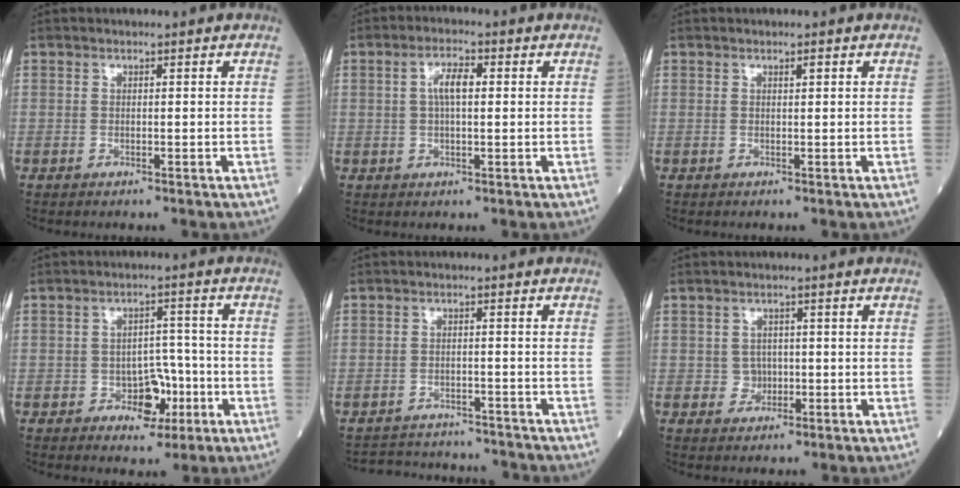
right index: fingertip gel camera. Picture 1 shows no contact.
{"total": 4.1, "force": [0.8, 1.2, 3.8], "torque": [-0.077, 0.010, 0.014]}
{"total": 0.7, "force": [0.4, 0.1, 0.6], "torque": [-0.010, 0.000, 0.005]}
{"total": 5.5, "force": [-2.3, 3.3, 3.7], "torque": [-0.048, 0.011, -0.032]}
{"total": 9.5, "force": [-9.2, 1.8, 1.2], "torque": [-0.020, 0.014, -0.125]}
{"total": 2.0, "force": [-0.3, 2.0, 0.5], "torque": [-0.002, 0.006, -0.004]}